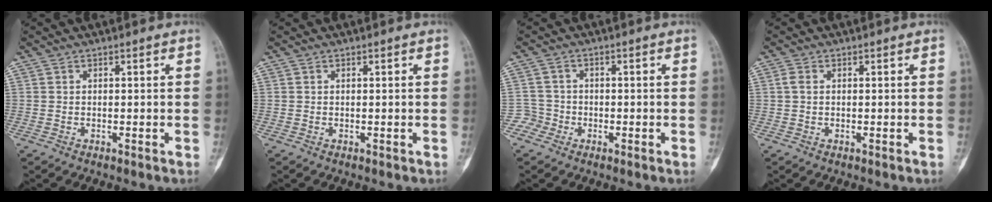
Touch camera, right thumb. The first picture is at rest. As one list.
[{"total": 0.0}, {"total": 2.8, "force": [-1.3, 2.4, -0.5], "torque": [0.027, 0.011, -0.033]}, {"total": 1.4, "force": [0.3, 0.9, 1.1], "torque": [-0.025, 0.002, 0.004]}]